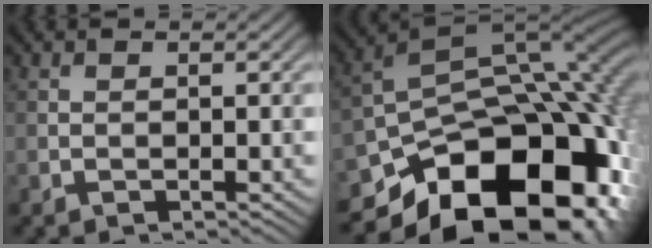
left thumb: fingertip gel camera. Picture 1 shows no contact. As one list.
[{"total": 20.7, "force": [-9.5, 12.4, 13.6], "torque": [-0.213, -0.038, -0.136]}]